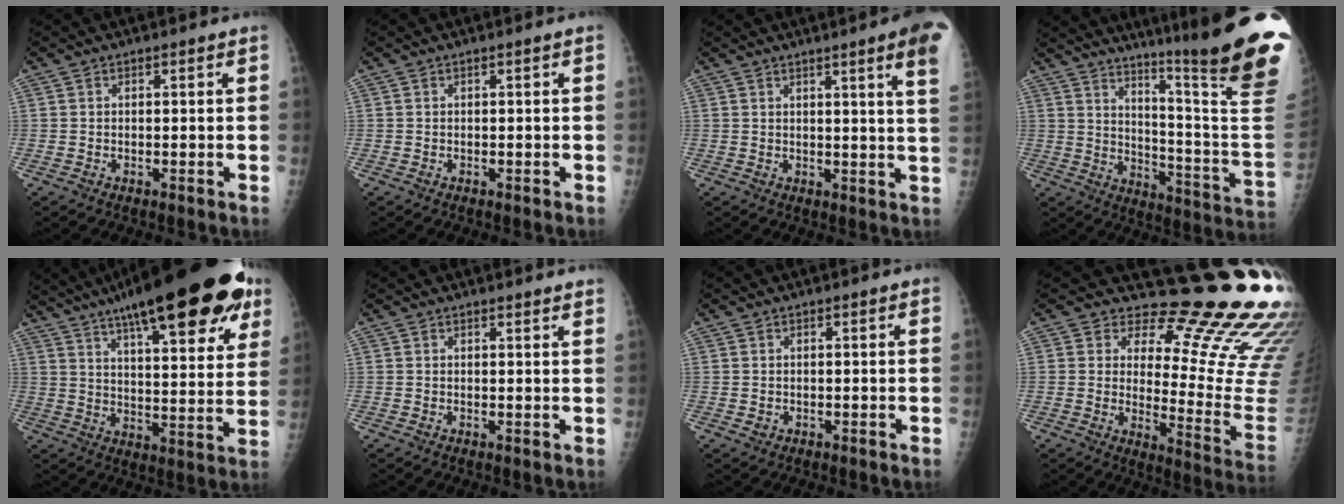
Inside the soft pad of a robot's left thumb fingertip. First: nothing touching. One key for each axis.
{"total": 0.0}
{"total": 8.8, "fx": 5.1, "fy": -0.4, "fz": 7.2, "tx": -0.083, "ty": -0.021, "tz": 0.048}
{"total": 27.5, "fx": 20.3, "fy": -0.1, "fz": 18.5, "tx": -0.232, "ty": -0.173, "tz": 0.275}
{"total": 30.5, "fx": 19.7, "fy": 8.7, "fz": 21.7, "tx": -0.296, "ty": -0.035, "tz": 0.272}
{"total": 3.1, "fx": 3.0, "fy": 0.5, "fz": 0.8, "tx": -0.004, "ty": -0.012, "tz": 0.026}
{"total": 0.8, "fx": 0.0, "fy": 0.8, "fz": 0.3, "tx": 0.000, "ty": 0.000, "tz": 0.001}
{"total": 22.0, "fx": 16.6, "fy": 6.9, "fz": 12.7, "tx": -0.125, "ty": -0.156, "tz": 0.200}